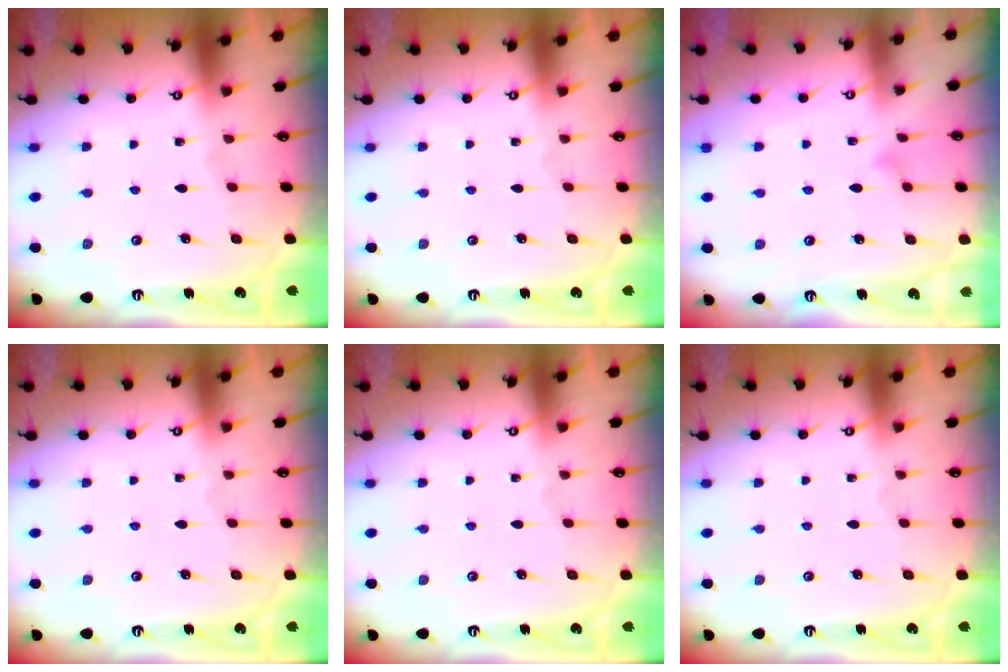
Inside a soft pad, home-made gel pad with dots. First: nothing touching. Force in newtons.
{"total": 0.0}
{"total": 5.8, "press": 5.8, "slide": 0.3}
{"total": 0.0}
{"total": 0.0}
{"total": 0.0}